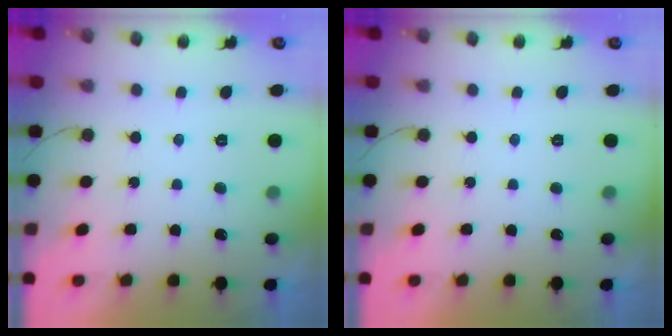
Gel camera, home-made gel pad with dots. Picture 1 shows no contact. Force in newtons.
{"total": 0.0}